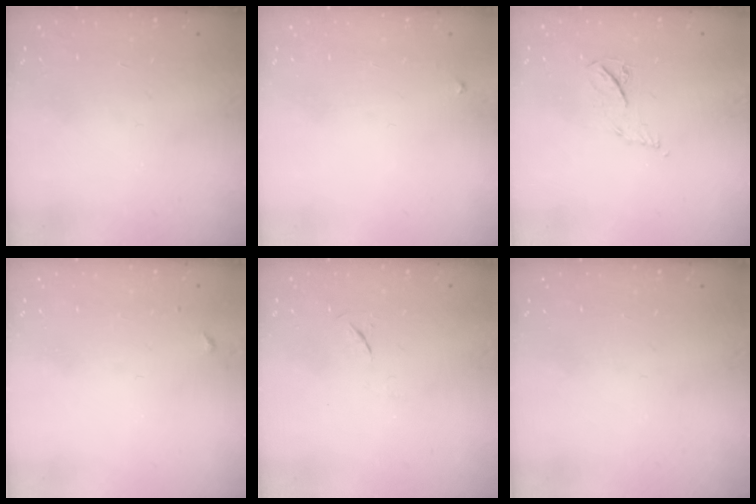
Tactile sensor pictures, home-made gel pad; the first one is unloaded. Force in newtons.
{"total": 3.3, "press": 3.3, "slide": 0.5}
{"total": 4.4, "press": 4.3, "slide": 0.6}
{"total": 3.3, "press": 3.3, "slide": 0.4}
{"total": 4.0, "press": 4.0, "slide": 0.6}
{"total": 0.0}